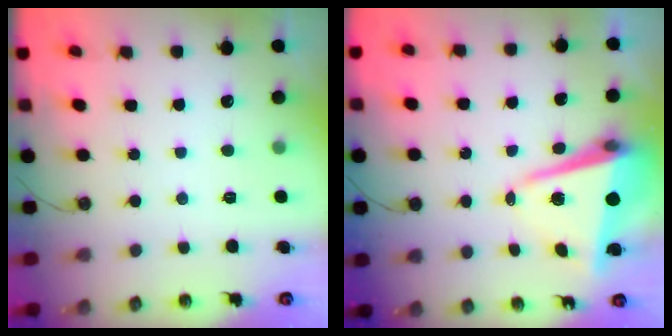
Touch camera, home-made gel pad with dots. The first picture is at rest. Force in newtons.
{"total": 8.9, "press": 8.8, "slide": 0.7}